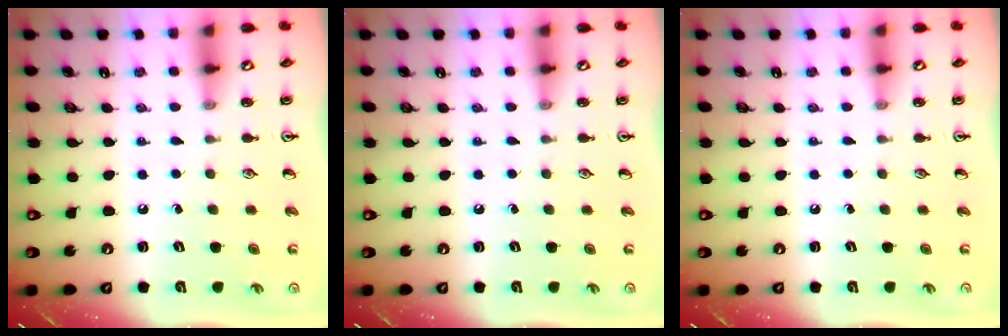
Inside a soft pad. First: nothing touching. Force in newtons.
{"total": 0.0}
{"total": 0.0}